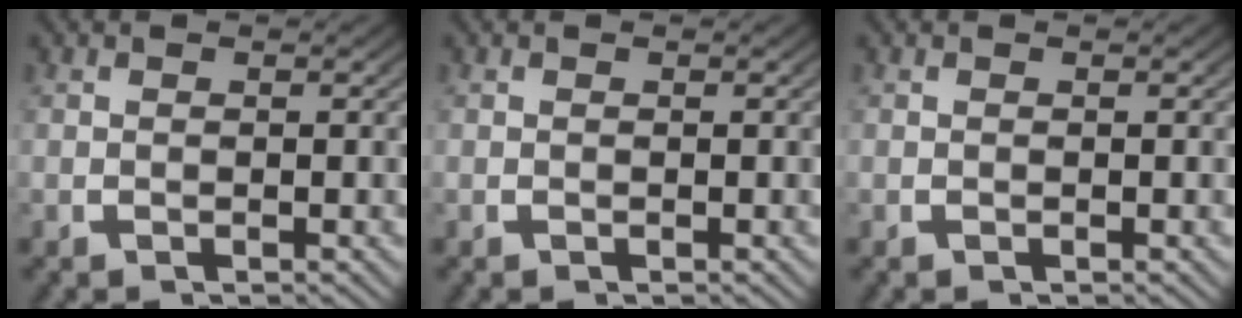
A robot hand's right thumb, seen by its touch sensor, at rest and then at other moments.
{"total": 0.0}
{"total": 0.0}